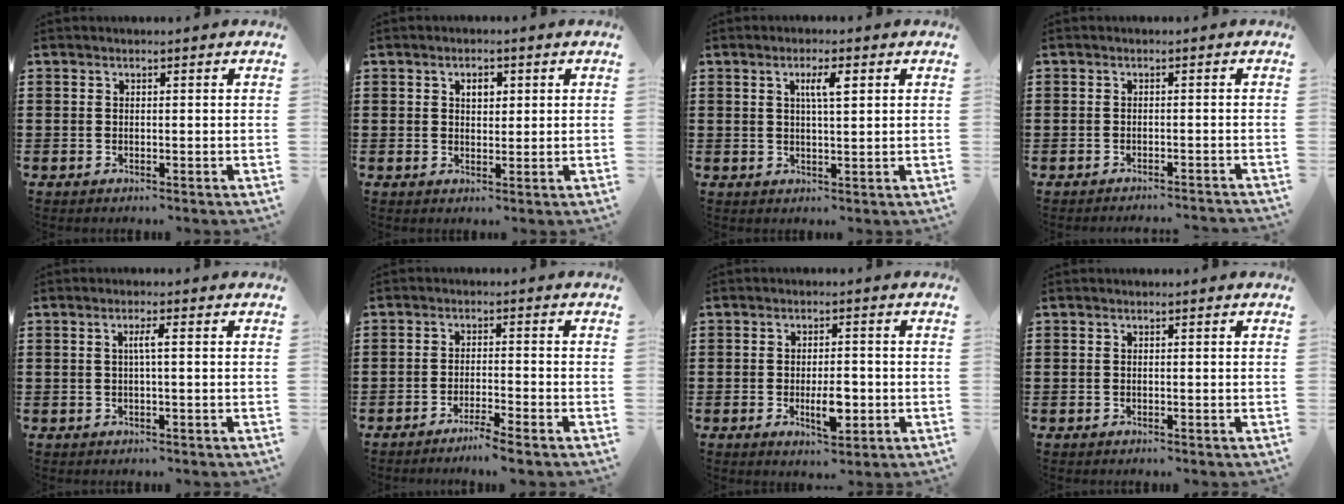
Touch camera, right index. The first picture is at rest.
{"total": 2.4, "force": [0.9, 1.4, 1.7], "torque": [-0.030, 0.006, 0.013]}
{"total": 3.4, "force": [1.2, 0.7, 3.1], "torque": [-0.057, 0.004, 0.016]}
{"total": 1.6, "force": [-1.6, 0.0, -0.2], "torque": [-0.002, 0.003, -0.035]}
{"total": 2.0, "force": [0.1, 0.0, 2.0], "torque": [-0.039, 0.001, -0.001]}
{"total": 2.6, "force": [-2.3, -0.5, 1.1], "torque": [-0.027, -0.003, -0.048]}
{"total": 5.4, "force": [-1.3, 2.1, 4.8], "torque": [-0.087, 0.004, -0.022]}
{"total": 0.0}